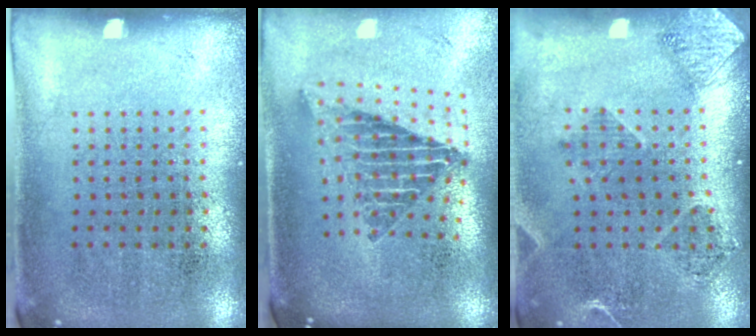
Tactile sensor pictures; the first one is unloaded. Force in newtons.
{"total": 2.3, "press": 1.6, "slide": 1.7}
{"total": 1.6, "press": 1.5, "slide": 0.6}